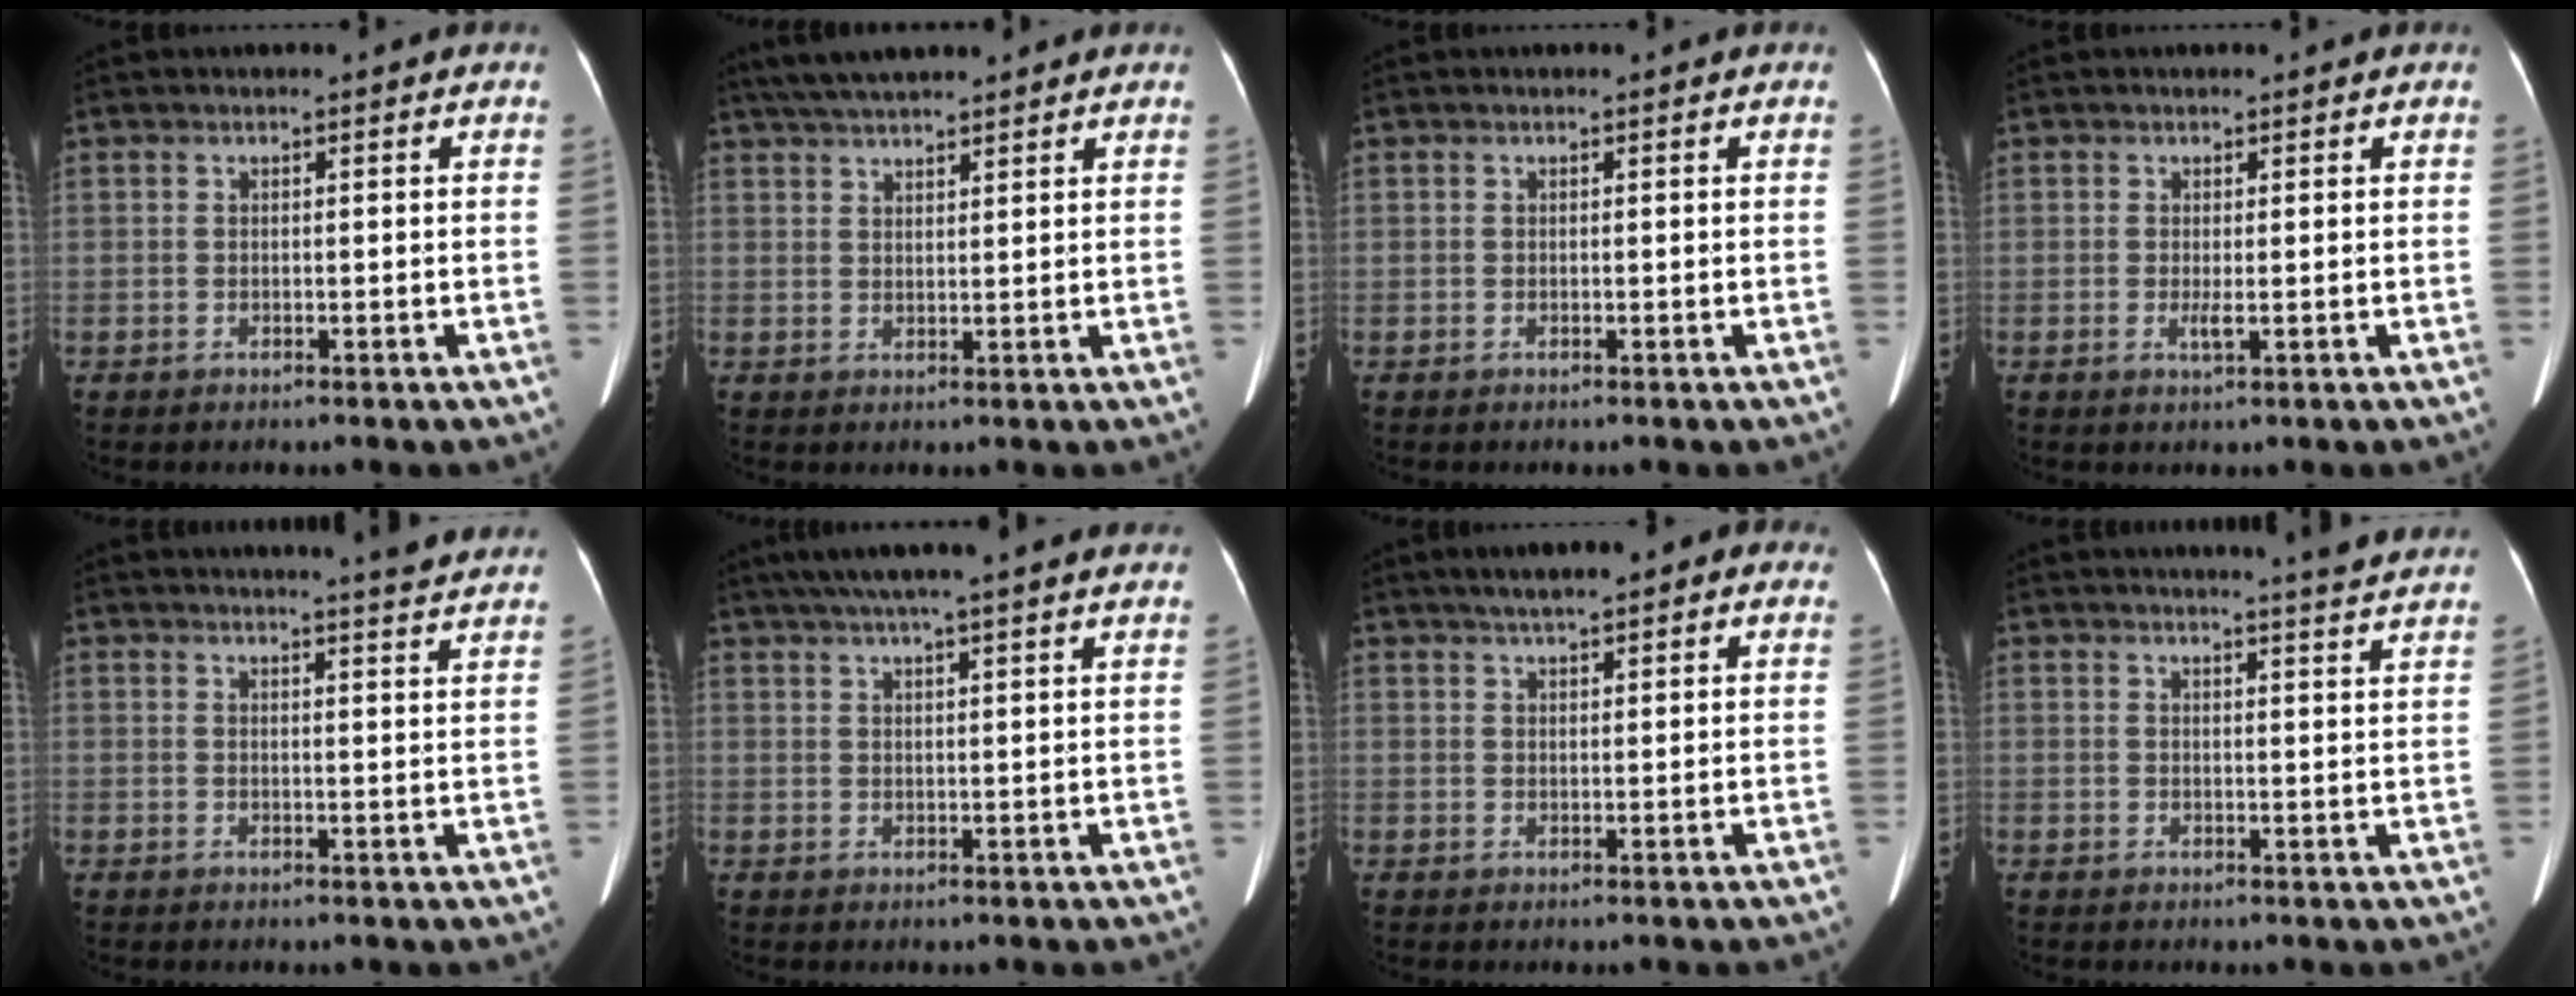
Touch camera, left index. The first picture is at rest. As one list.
[{"total": 7.8, "force": [6.7, 1.0, 3.8], "torque": [-0.060, 0.036, 0.109]}, {"total": 0.0}, {"total": 1.3, "force": [-0.1, 0.1, 1.3], "torque": [-0.027, -0.004, -0.001]}, {"total": 9.0, "force": [8.5, -0.8, 2.9], "torque": [-0.039, -0.015, 0.085]}, {"total": 15.2, "force": [12.8, 0.0, 8.2], "torque": [-0.133, 0.039, 0.165]}, {"total": 7.4, "force": [5.6, 1.6, 4.5], "torque": [-0.056, 0.028, 0.076]}, {"total": 9.5, "force": [9.0, -1.1, 2.9], "torque": [-0.039, -0.025, 0.089]}]